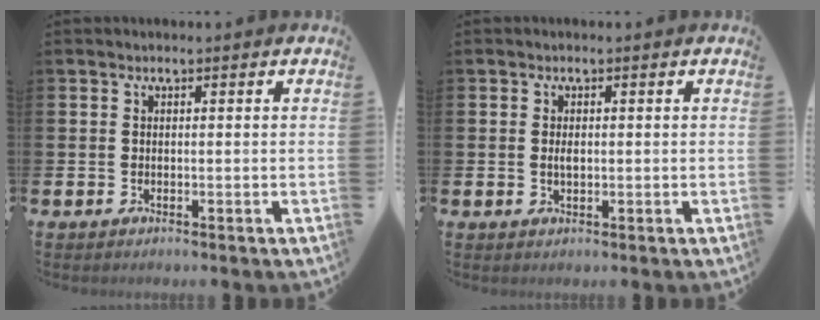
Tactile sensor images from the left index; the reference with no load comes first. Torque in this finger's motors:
{"motor_torque": [0.53, -0.03, 0.04, 0.10]}